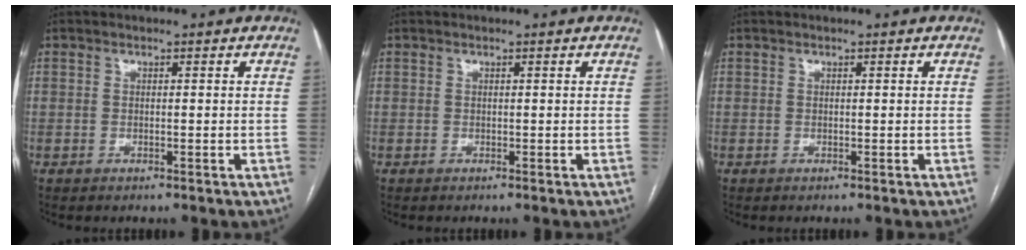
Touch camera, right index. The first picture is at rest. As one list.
[{"total": 0.0}, {"total": 0.0}]